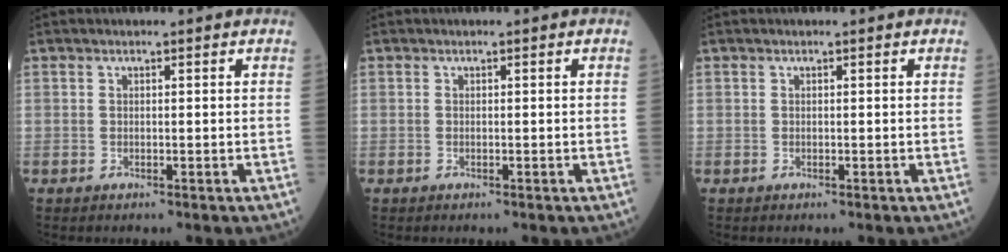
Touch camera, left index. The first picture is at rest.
{"total": 0.0}
{"total": 0.0}